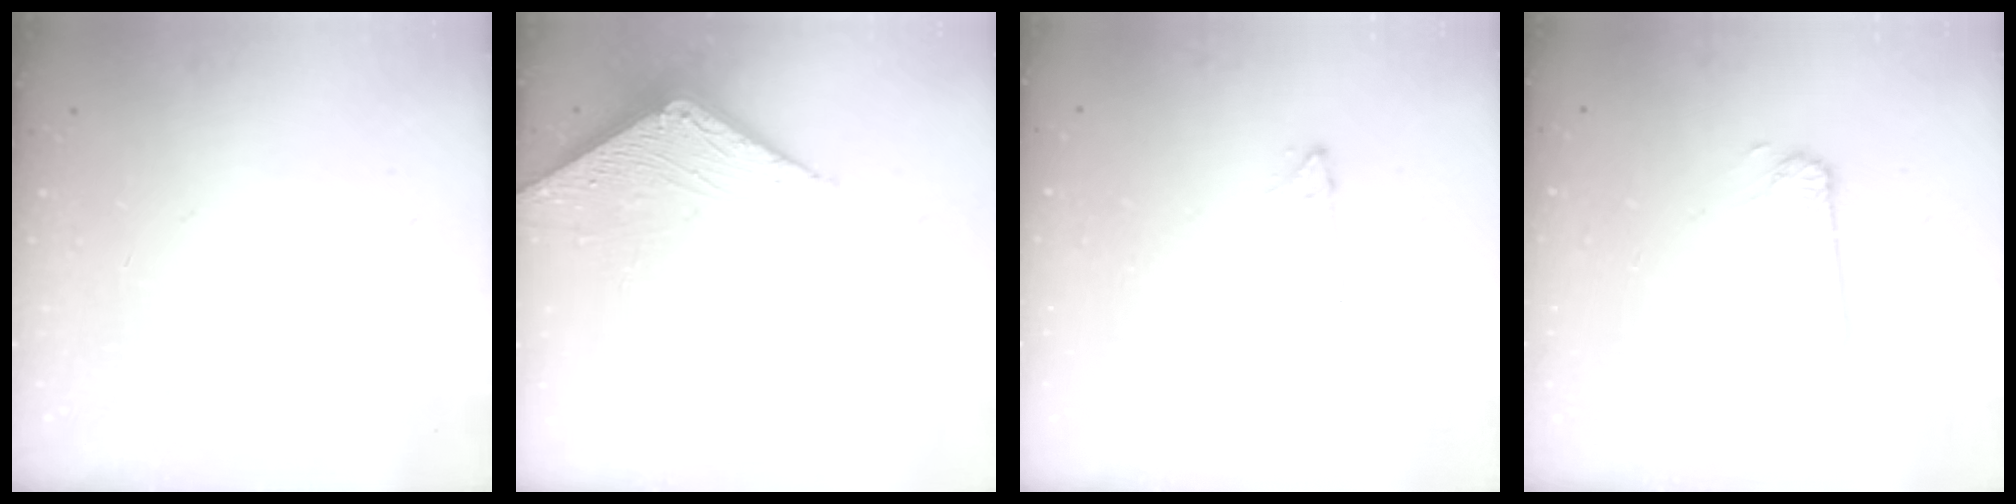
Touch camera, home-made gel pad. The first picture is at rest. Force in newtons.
{"total": 2.8, "press": 2.8, "slide": 0.3}
{"total": 2.8, "press": 2.8, "slide": 0.3}
{"total": 1.9, "press": 1.9, "slide": 0.3}